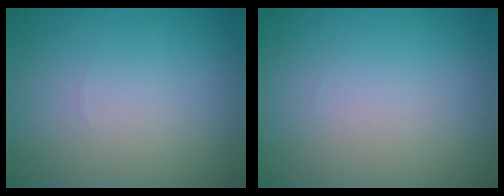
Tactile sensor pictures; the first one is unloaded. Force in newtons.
{"total": 0.0}